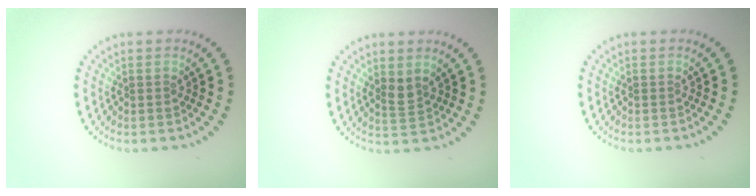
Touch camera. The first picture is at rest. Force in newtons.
{"total": 1.5, "press": 1.1, "slide": 1.0}
{"total": 0.0}